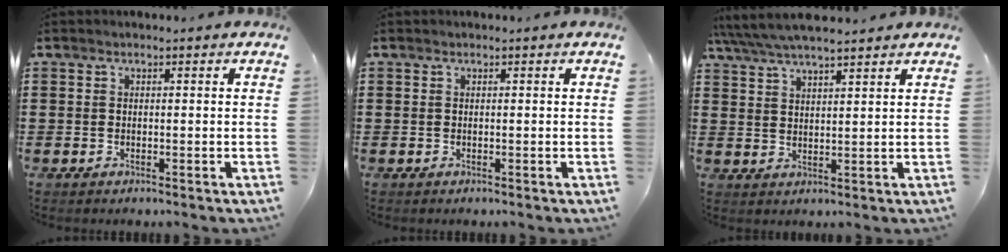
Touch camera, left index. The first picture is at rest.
{"total": 0.0}
{"total": 5.0, "force": [4.4, 0.7, 2.2], "torque": [-0.057, -0.011, 0.079]}